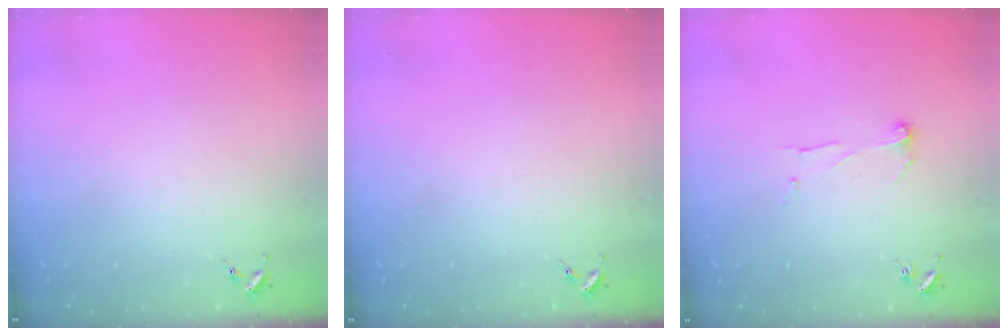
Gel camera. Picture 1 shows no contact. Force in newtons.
{"total": 0.0}
{"total": 7.3, "press": 7.2, "slide": 0.8}